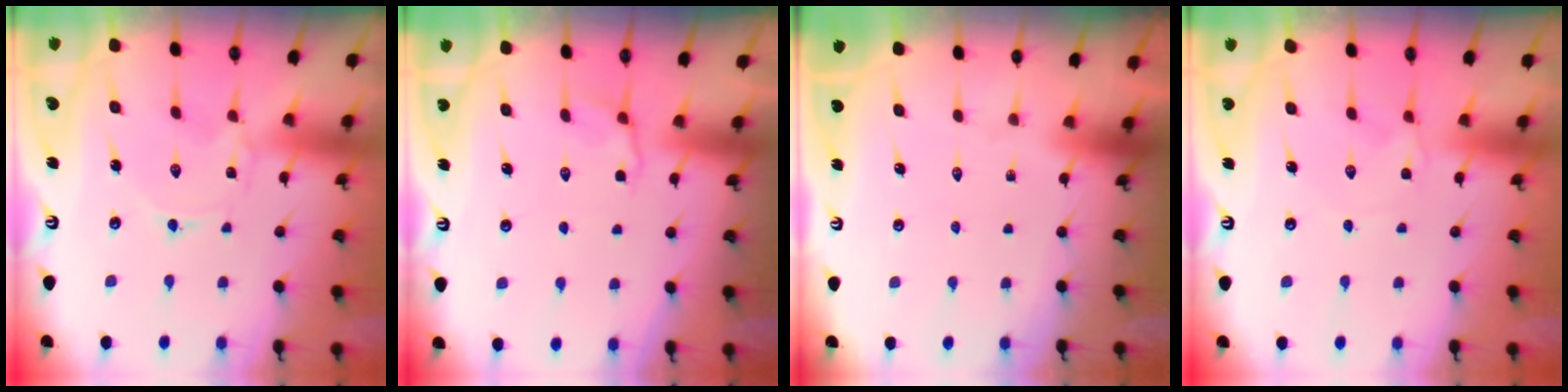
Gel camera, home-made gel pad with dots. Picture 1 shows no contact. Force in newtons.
{"total": 4.4, "press": 3.9, "slide": 2.2}
{"total": 0.0}
{"total": 1.2, "press": 1.1, "slide": 0.2}